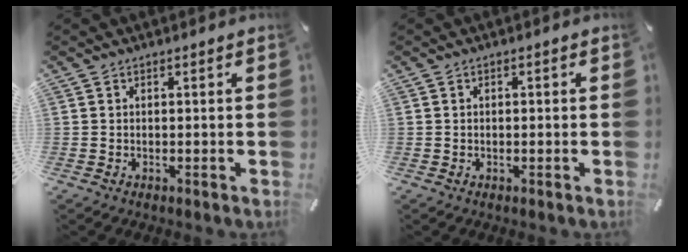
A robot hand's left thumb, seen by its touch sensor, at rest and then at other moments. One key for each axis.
{"total": 0.7, "fx": -0.2, "fy": 0.4, "fz": 0.5, "tx": -0.011, "ty": 0.000, "tz": -0.005}